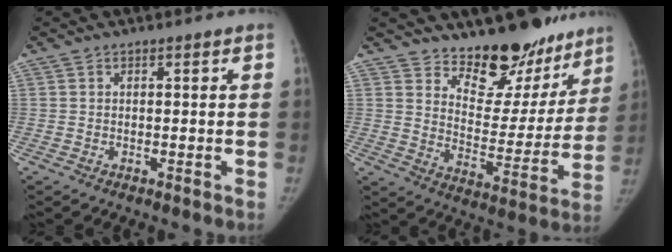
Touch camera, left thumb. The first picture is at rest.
{"total": 17.5, "force": [14.5, 7.8, 6.1], "torque": [-0.012, -0.124, 0.202]}